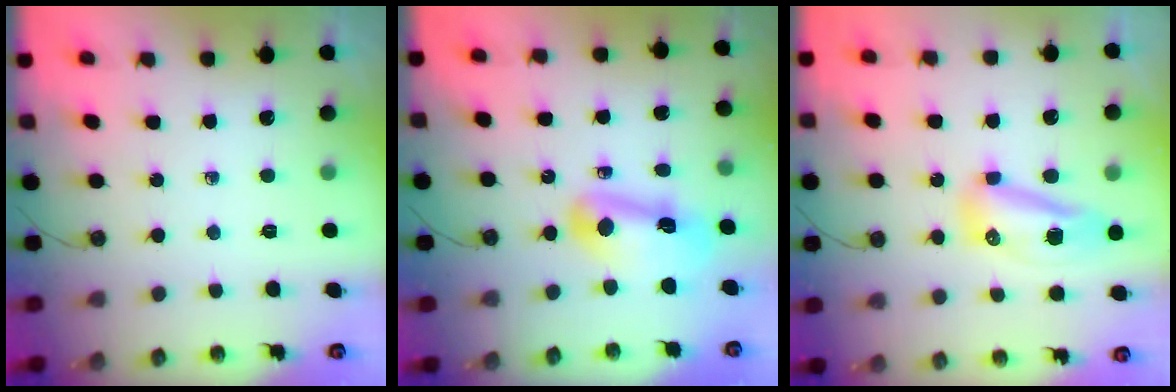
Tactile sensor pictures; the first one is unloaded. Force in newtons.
{"total": 13.2, "press": 13.2, "slide": 1.1}
{"total": 12.1, "press": 10.7, "slide": 5.6}